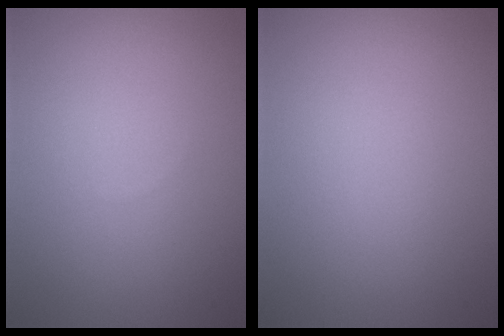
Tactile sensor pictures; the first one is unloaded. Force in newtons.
{"total": 0.0}